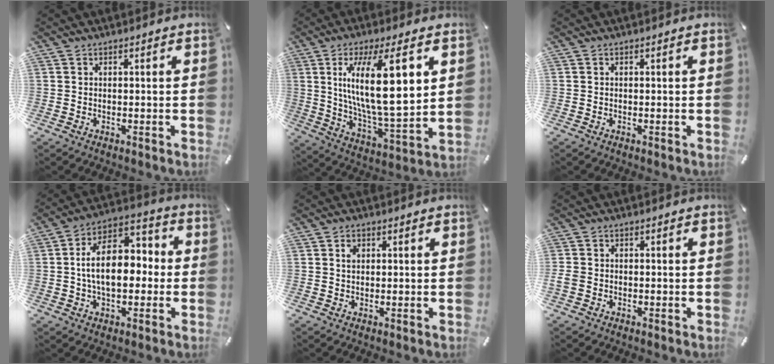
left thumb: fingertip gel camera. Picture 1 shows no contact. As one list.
[{"total": 19.9, "force": [6.8, 6.1, 17.6], "torque": [-0.333, -0.023, 0.096]}, {"total": 0.0}, {"total": 14.1, "force": [-0.9, 8.9, 10.9], "torque": [-0.186, 0.007, -0.019]}, {"total": 1.8, "force": [0.5, 1.4, 1.1], "torque": [-0.008, 0.000, 0.004]}, {"total": 2.0, "force": [-0.9, 1.6, 0.9], "torque": [-0.014, 0.006, -0.017]}]